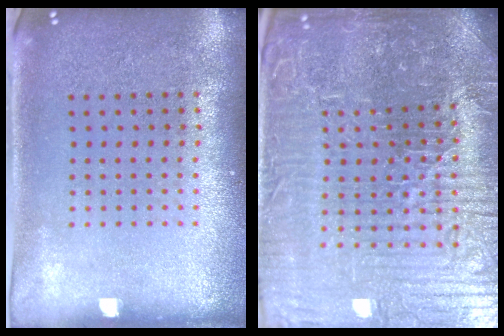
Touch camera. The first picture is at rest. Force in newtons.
{"total": 6.3, "press": 5.8, "slide": 2.2}